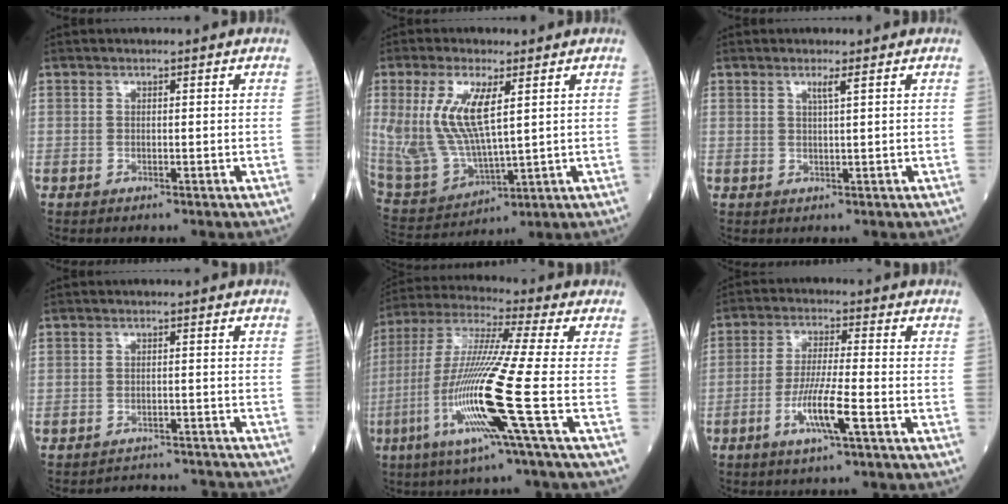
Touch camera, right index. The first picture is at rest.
{"total": 12.2, "force": [3.3, 3.3, 11.2], "torque": [-0.260, -0.006, 0.076]}
{"total": 1.5, "force": [0.8, -0.4, 1.2], "torque": [-0.029, -0.006, 0.016]}
{"total": 6.9, "force": [-6.9, 0.6, -0.5], "torque": [0.006, 0.013, -0.083]}
{"total": 16.4, "force": [-5.4, -2.3, 15.3], "torque": [-0.320, -0.023, -0.112]}
{"total": 7.5, "force": [-3.1, -0.5, 6.8], "torque": [-0.136, -0.010, -0.059]}